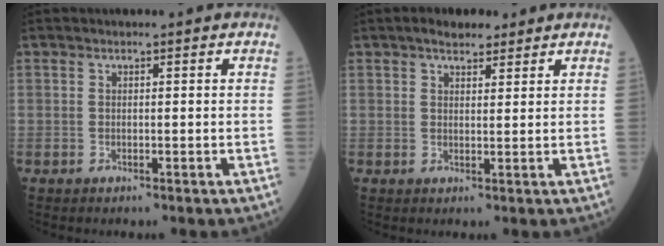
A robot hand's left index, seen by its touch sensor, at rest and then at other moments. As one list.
[{"total": 3.6, "force": [2.8, 1.5, 1.7], "torque": [-0.032, 0.012, 0.043]}]